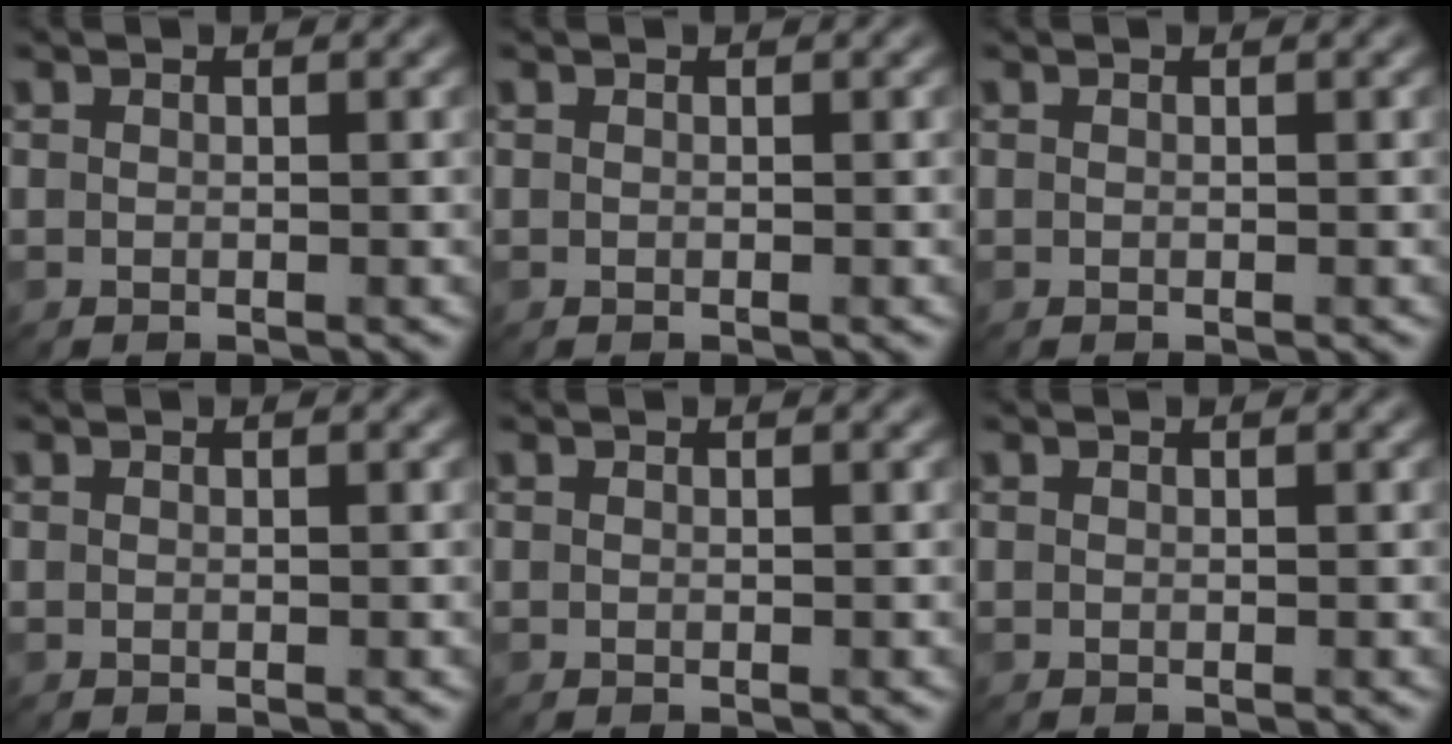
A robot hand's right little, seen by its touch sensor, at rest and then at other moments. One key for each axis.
{"total": 0.0}
{"total": 0.0}
{"total": 0.0}
{"total": 0.0}
{"total": 0.0}